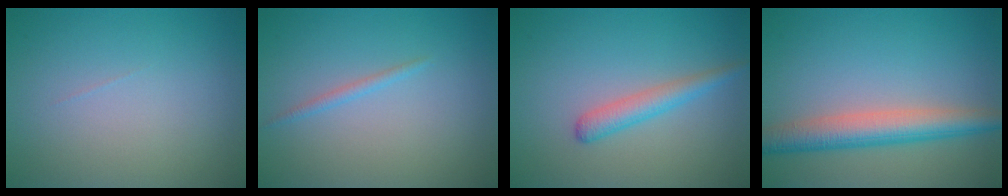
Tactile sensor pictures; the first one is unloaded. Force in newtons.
{"total": 0.5, "press": 0.5, "slide": 0.1}
{"total": 2.4, "press": 2.3, "slide": 0.1}
{"total": 5.1, "press": 5.1, "slide": 0.2}